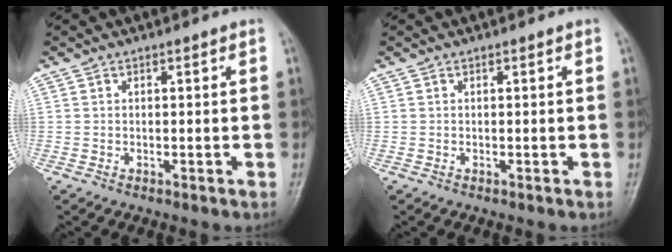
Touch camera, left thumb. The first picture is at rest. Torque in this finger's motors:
{"motor_torque": [0.00, 0.00, -0.02, 0.00, 0.00]}